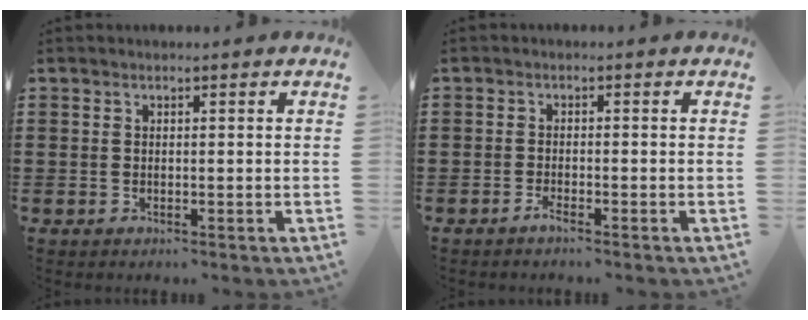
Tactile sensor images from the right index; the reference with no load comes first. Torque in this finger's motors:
{"motor_torque": [-0.52, 0.57, 0.07, 0.00]}